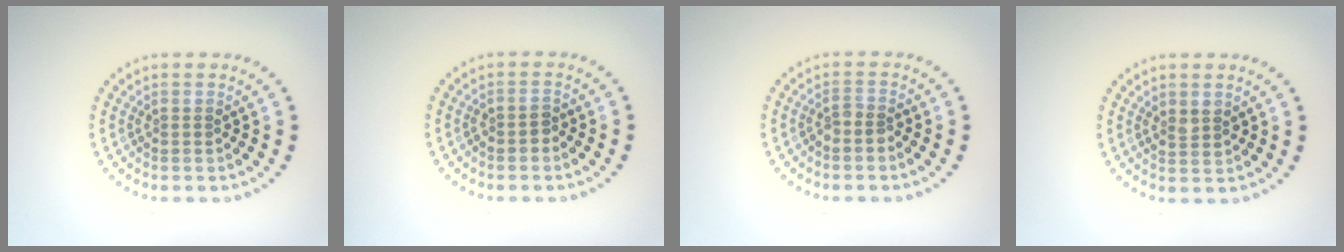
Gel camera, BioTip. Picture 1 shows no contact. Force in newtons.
{"total": 1.1, "press": 1.0, "slide": 0.4}
{"total": 1.4, "press": 1.0, "slide": 0.9}
{"total": 1.4, "press": 1.4, "slide": 0.3}